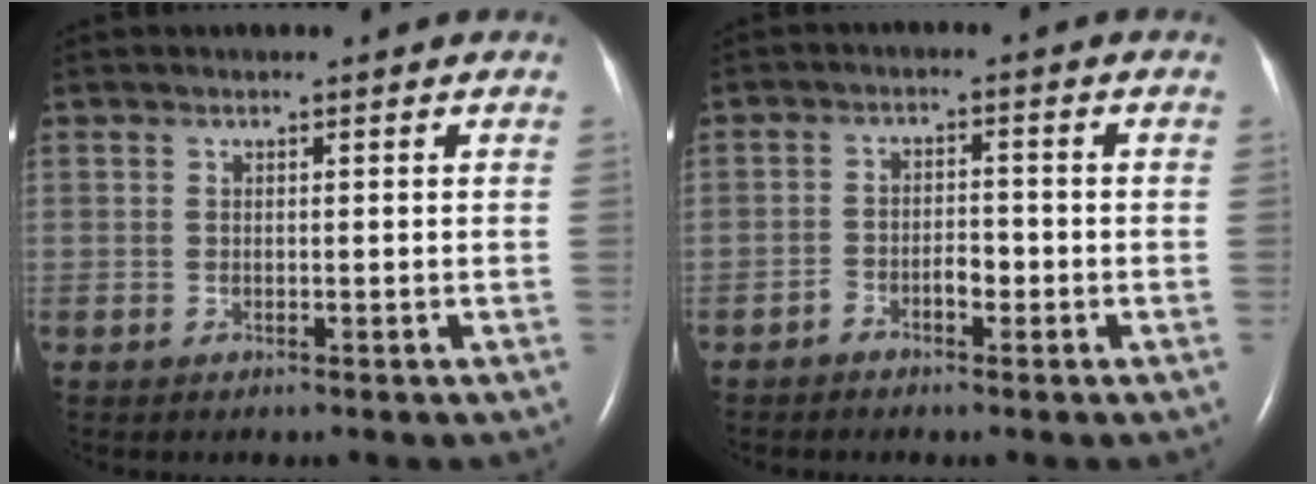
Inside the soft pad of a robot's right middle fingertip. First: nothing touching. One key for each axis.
{"total": 2.8, "fx": -1.6, "fy": 1.2, "fz": 2.0, "tx": -0.035, "ty": 0.009, "tz": -0.028}